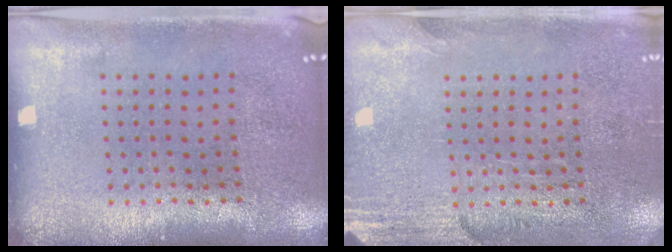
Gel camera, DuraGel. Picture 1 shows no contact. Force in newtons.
{"total": 2.8, "press": 2.5, "slide": 1.4}